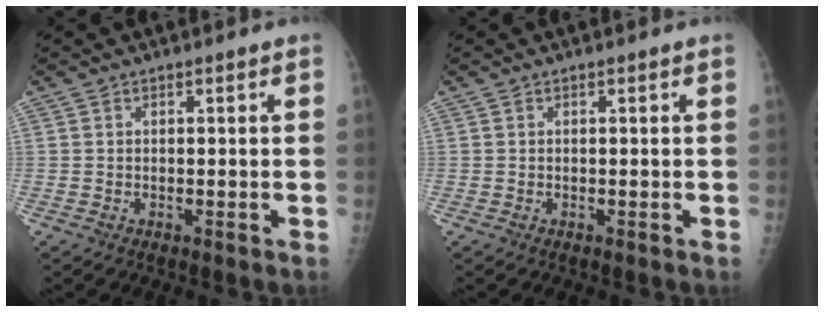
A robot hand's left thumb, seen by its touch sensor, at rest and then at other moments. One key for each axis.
{"total": 0.0}